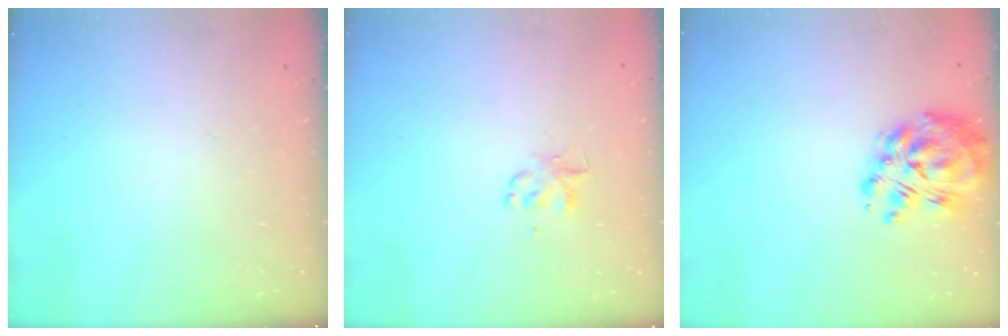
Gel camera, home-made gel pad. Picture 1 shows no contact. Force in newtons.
{"total": 2.6, "press": 2.6, "slide": 0.3}
{"total": 10.8, "press": 10.2, "slide": 3.7}